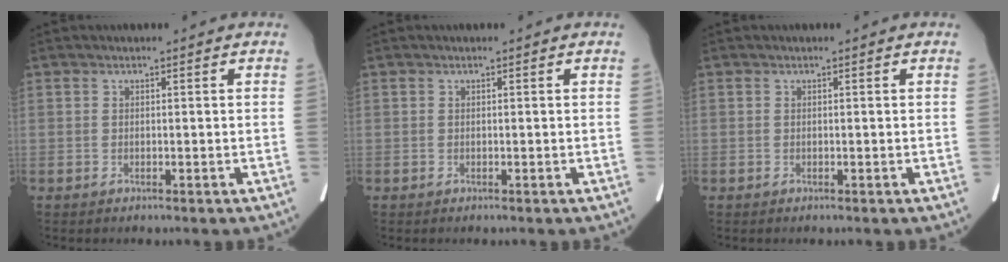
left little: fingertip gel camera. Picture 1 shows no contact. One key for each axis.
{"total": 0.0}
{"total": 0.0}